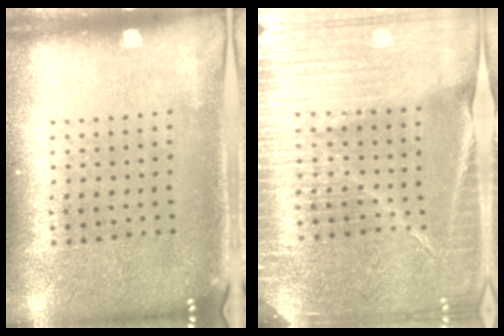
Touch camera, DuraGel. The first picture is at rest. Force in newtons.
{"total": 4.4, "press": 4.1, "slide": 1.6}